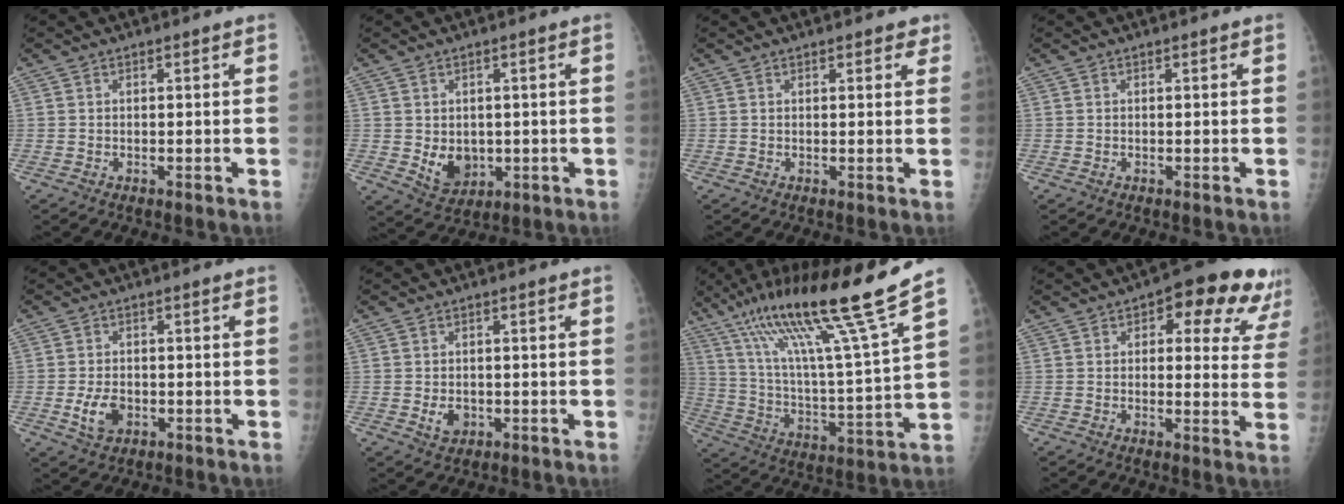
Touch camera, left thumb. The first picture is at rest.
{"total": 6.5, "force": [-0.6, 5.1, 4.1], "torque": [-0.042, -0.006, 0.008]}
{"total": 2.6, "force": [1.5, 1.1, 1.7], "torque": [-0.008, -0.003, 0.014]}
{"total": 0.0}
{"total": 5.1, "force": [-1.5, 3.3, 3.5], "torque": [-0.061, 0.006, -0.023]}
{"total": 3.5, "force": [-0.9, 2.5, 2.2], "torque": [-0.027, 0.005, -0.008]}
{"total": 22.6, "force": [15.9, -0.4, 16.1], "torque": [-0.256, -0.071, 0.279]}
{"total": 14.8, "force": [7.9, 7.0, 10.3], "torque": [-0.076, -0.014, 0.082]}